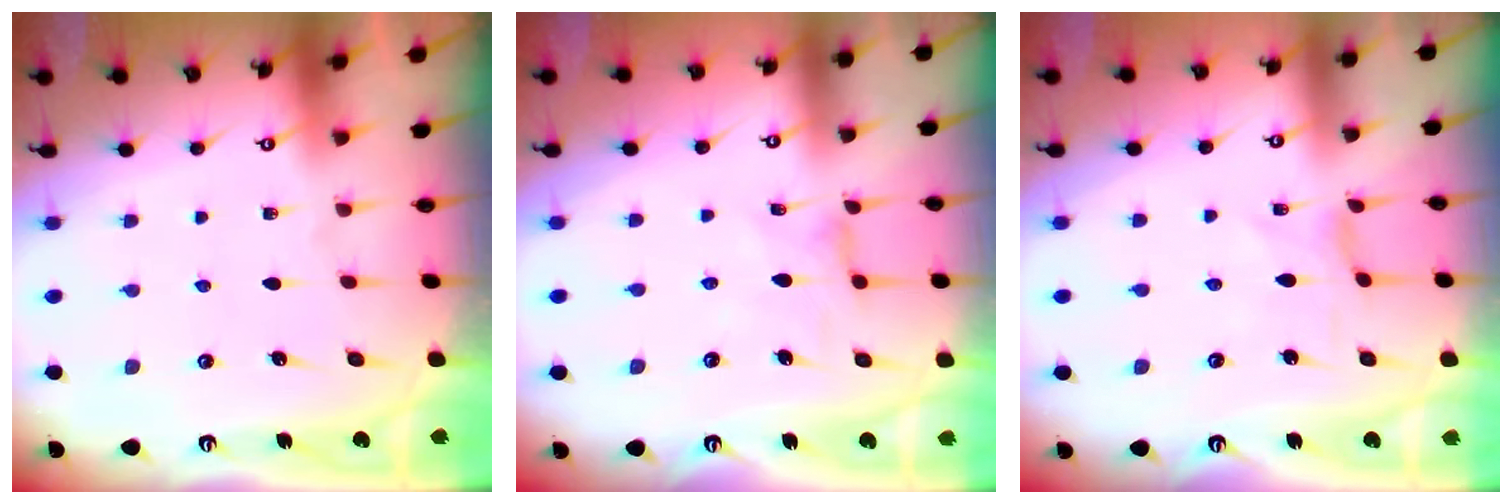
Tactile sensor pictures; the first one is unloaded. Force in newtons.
{"total": 1.4, "press": 1.4, "slide": 0.4}
{"total": 0.0}